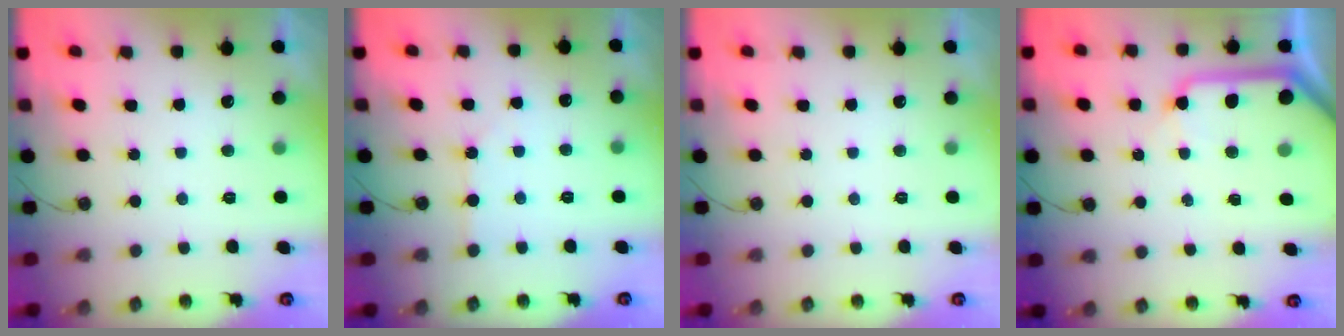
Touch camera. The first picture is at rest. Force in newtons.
{"total": 2.7, "press": 2.7, "slide": 0.3}
{"total": 0.0}
{"total": 11.7, "press": 11.6, "slide": 1.4}